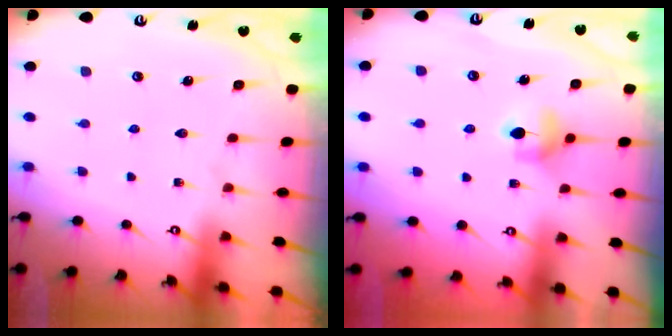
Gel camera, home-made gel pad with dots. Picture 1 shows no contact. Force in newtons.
{"total": 5.4, "press": 5.4, "slide": 0.9}